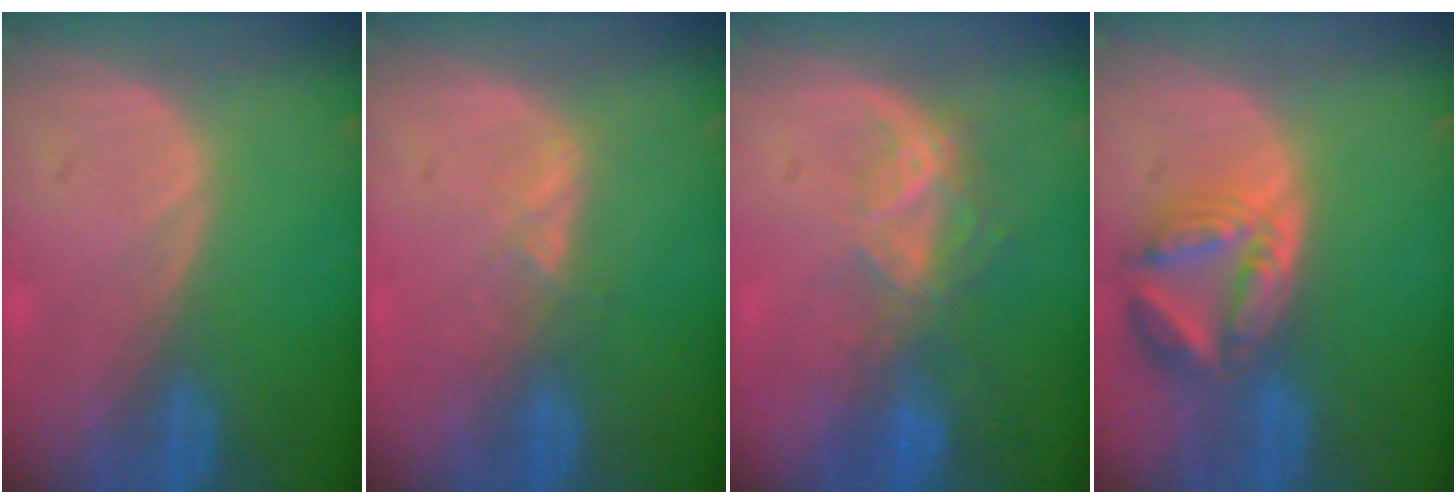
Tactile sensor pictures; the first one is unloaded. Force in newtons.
{"total": 2.0, "press": 2.0, "slide": 0.3}
{"total": 6.8, "press": 5.8, "slide": 3.5}
{"total": 8.0, "press": 7.1, "slide": 3.7}